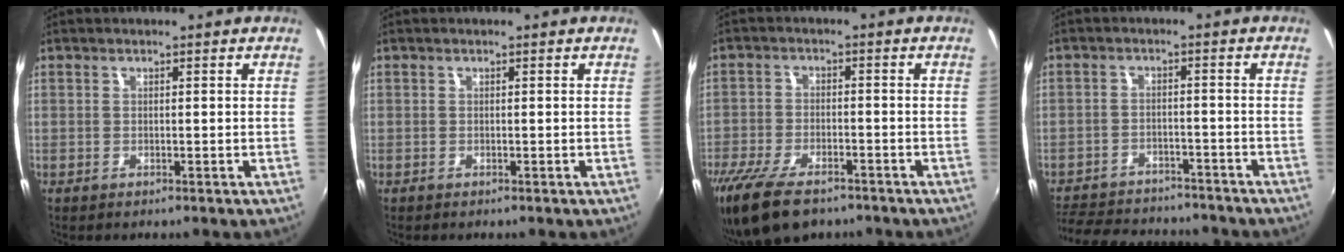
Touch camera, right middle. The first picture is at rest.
{"total": 0.0}
{"total": 11.4, "force": [-8.5, 4.5, 6.1], "torque": [-0.145, -0.029, -0.152]}
{"total": 16.9, "force": [-14.3, 6.5, 6.1], "torque": [-0.149, 0.009, -0.203]}